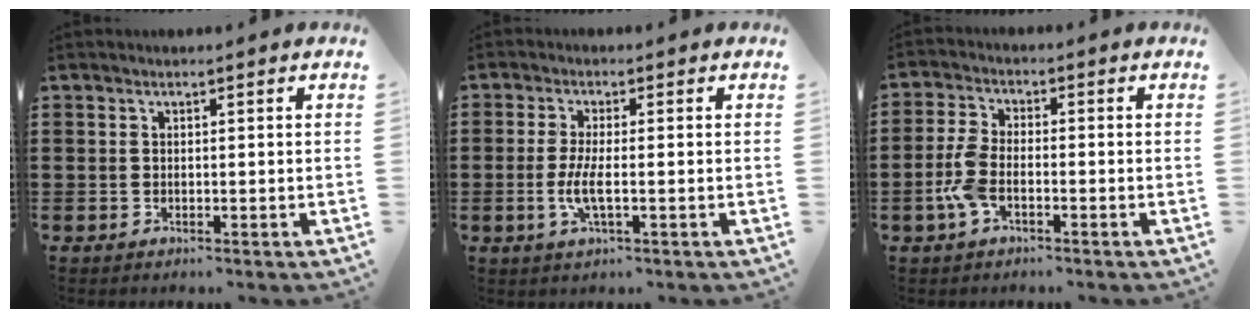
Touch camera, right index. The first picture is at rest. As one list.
[{"total": 4.5, "force": [-0.9, 0.9, 4.3], "torque": [-0.095, -0.006, -0.024]}, {"total": 5.1, "force": [-2.0, 2.2, 4.1], "torque": [-0.106, -0.003, -0.046]}]